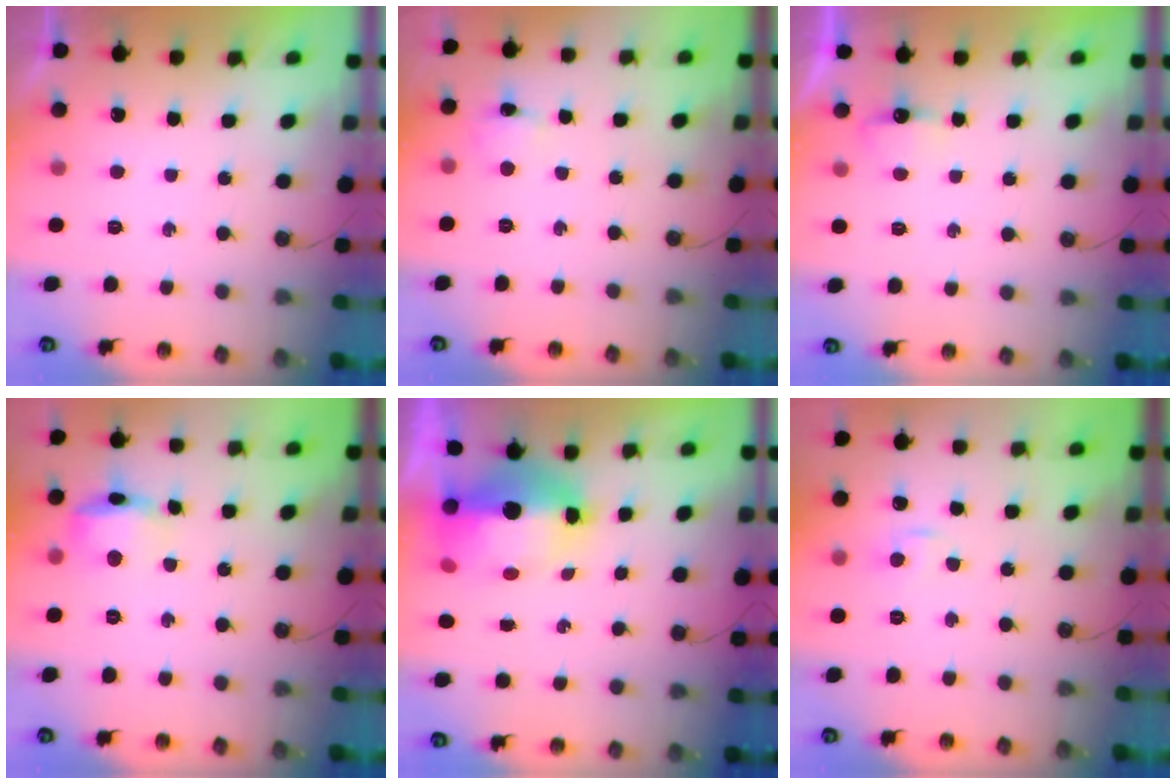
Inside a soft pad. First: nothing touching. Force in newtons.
{"total": 2.9, "press": 2.9, "slide": 0.5}
{"total": 3.9, "press": 3.8, "slide": 0.7}
{"total": 14.0, "press": 9.7, "slide": 10.0}
{"total": 11.4, "press": 11.2, "slide": 1.6}
{"total": 5.8, "press": 5.8, "slide": 0.6}